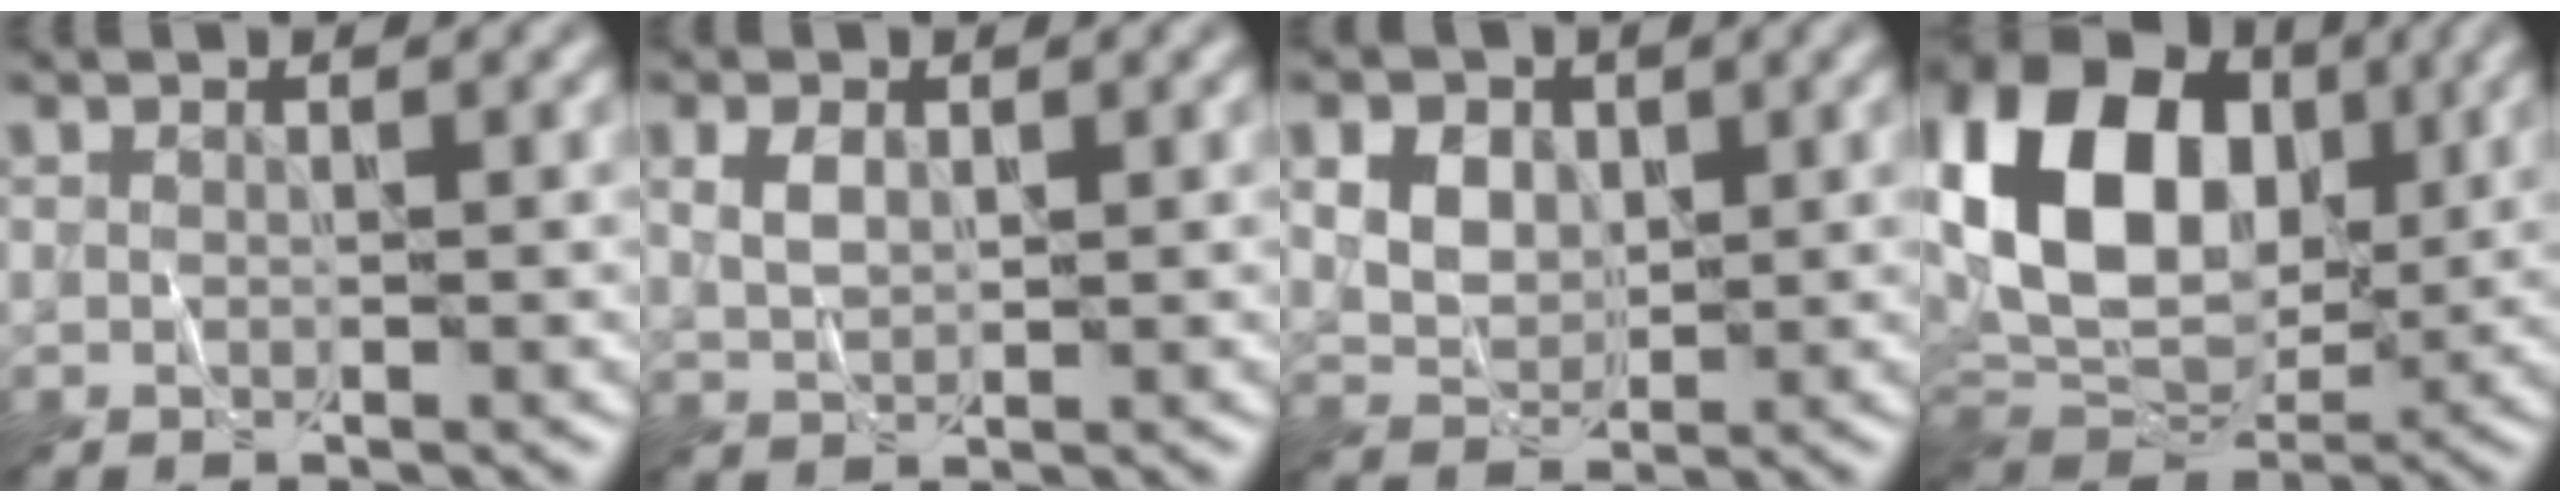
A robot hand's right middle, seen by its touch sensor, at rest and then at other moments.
{"total": 2.1, "force": [0.7, 1.3, 1.4], "torque": [-0.035, 0.002, 0.018]}
{"total": 7.2, "force": [3.0, 5.4, 3.7], "torque": [-0.079, 0.028, 0.042]}
{"total": 14.1, "force": [2.9, 10.0, 9.5], "torque": [-0.179, 0.017, 0.047]}